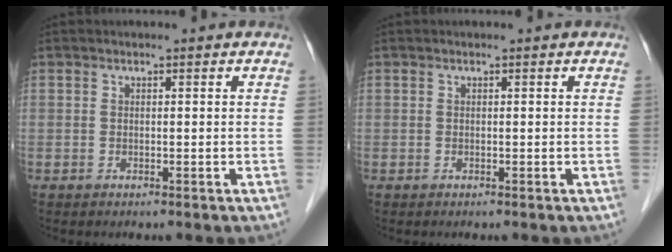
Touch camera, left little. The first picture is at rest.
{"total": 0.0}